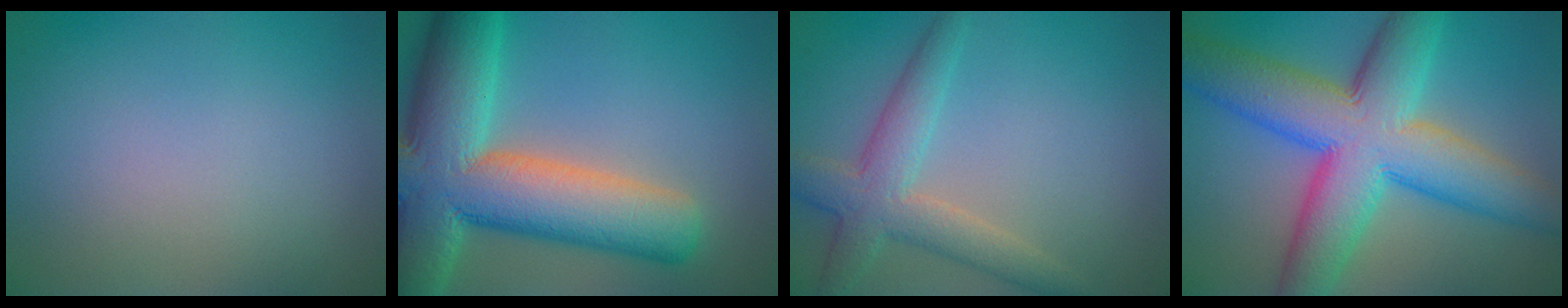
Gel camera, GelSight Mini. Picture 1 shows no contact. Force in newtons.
{"total": 14.1, "press": 14.1, "slide": 0.9}
{"total": 4.3, "press": 4.3, "slide": 0.2}
{"total": 11.6, "press": 11.6, "slide": 0.3}